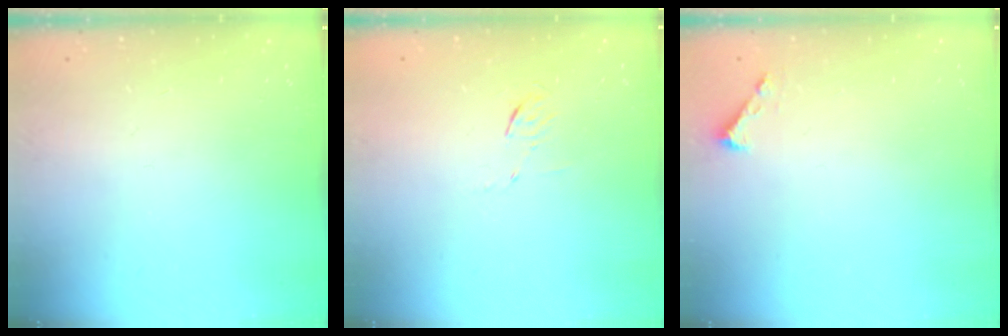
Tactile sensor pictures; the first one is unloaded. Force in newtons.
{"total": 4.0, "press": 3.7, "slide": 1.3}
{"total": 1.6, "press": 1.6, "slide": 0.1}